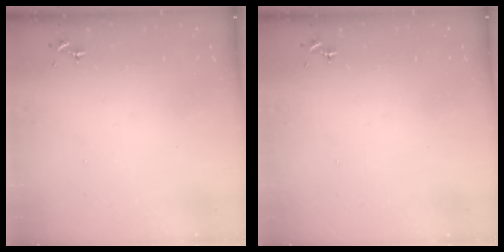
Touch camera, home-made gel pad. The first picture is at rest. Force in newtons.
{"total": 0.0}